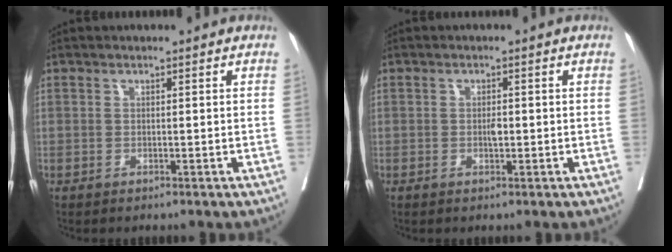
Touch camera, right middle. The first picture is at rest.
{"total": 1.2, "force": [-0.1, 0.5, 1.1], "torque": [-0.024, -0.001, -0.001]}